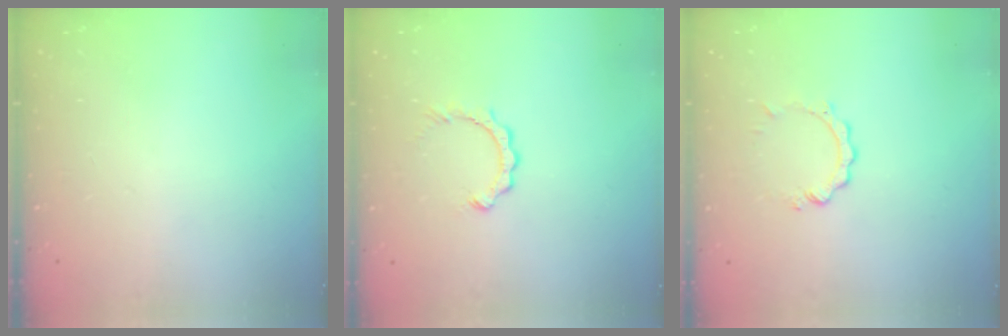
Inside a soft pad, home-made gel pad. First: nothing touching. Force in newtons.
{"total": 2.8, "press": 2.8, "slide": 0.2}
{"total": 2.1, "press": 2.1, "slide": 0.2}